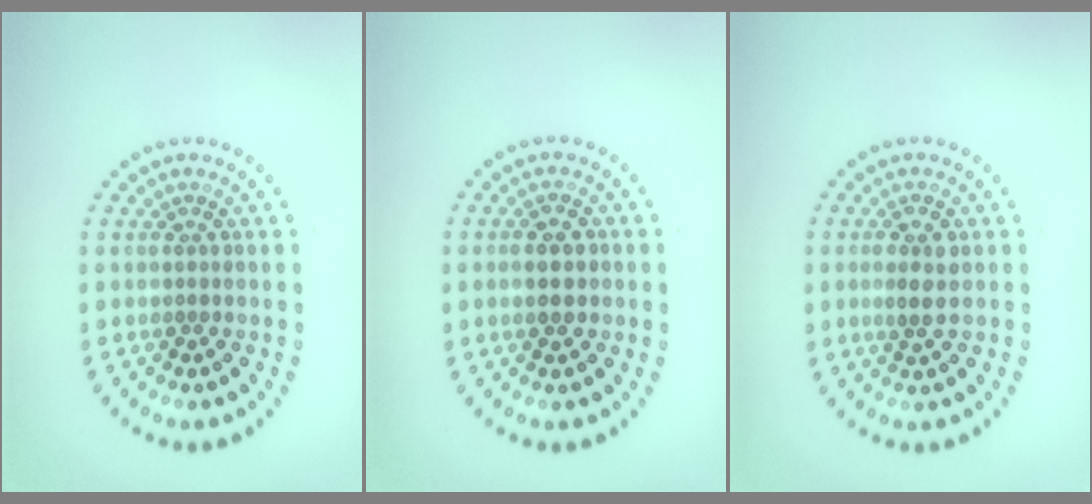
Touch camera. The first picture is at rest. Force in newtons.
{"total": 2.2, "press": 2.2, "slide": 0.2}
{"total": 2.1, "press": 2.0, "slide": 0.4}